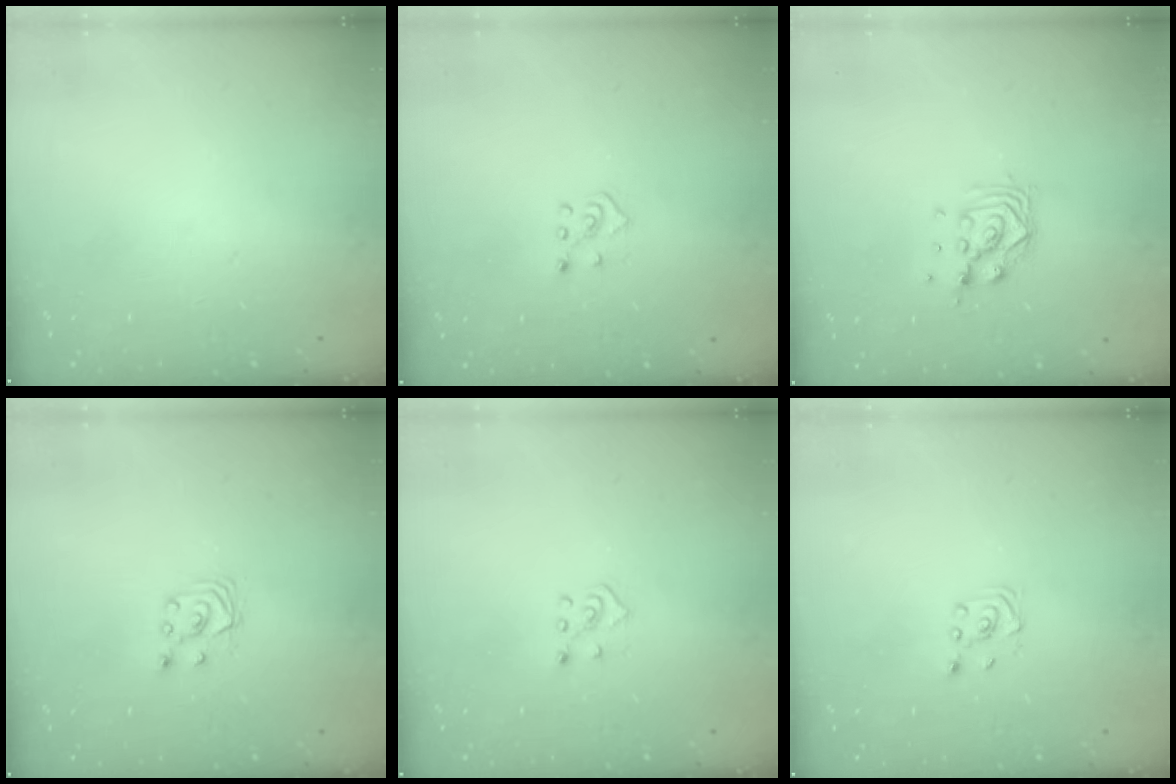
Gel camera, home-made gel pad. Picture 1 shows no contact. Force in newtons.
{"total": 2.3, "press": 2.3, "slide": 0.5}
{"total": 7.8, "press": 7.8, "slide": 0.6}
{"total": 3.5, "press": 3.5, "slide": 0.4}
{"total": 2.3, "press": 2.3, "slide": 0.5}
{"total": 1.9, "press": 1.8, "slide": 0.6}